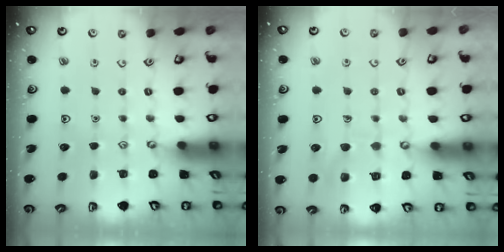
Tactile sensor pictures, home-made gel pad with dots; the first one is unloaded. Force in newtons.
{"total": 7.9, "press": 7.9, "slide": 0.6}